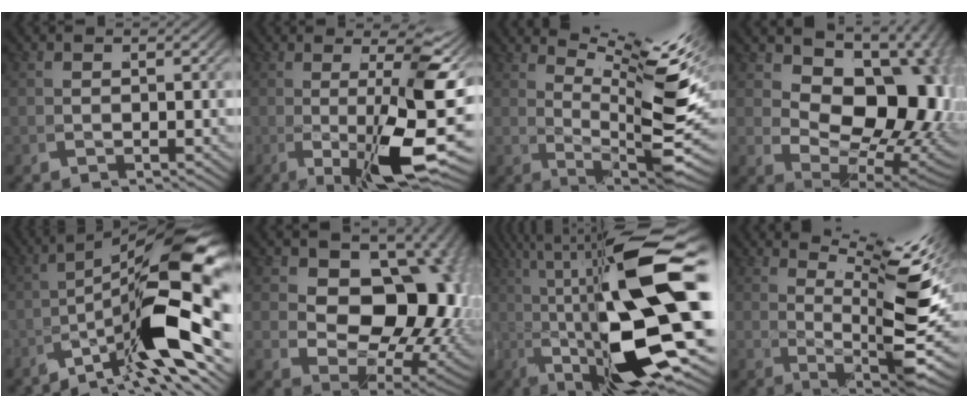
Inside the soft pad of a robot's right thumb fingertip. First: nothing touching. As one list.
[{"total": 12.4, "force": [-0.7, 3.5, 11.9], "torque": [-0.166, -0.006, -0.008]}, {"total": 10.1, "force": [3.5, 3.4, 8.8], "torque": [-0.122, -0.001, 0.054]}, {"total": 14.9, "force": [1.0, 9.8, 11.3], "torque": [-0.180, -0.032, 0.026]}, {"total": 11.5, "force": [-1.1, 3.7, 10.9], "torque": [-0.162, -0.018, -0.018]}, {"total": 12.2, "force": [0.6, 8.1, 9.1], "torque": [-0.167, -0.053, 0.033]}, {"total": 14.5, "force": [-0.4, 4.1, 13.9], "torque": [-0.224, -0.005, 0.001]}, {"total": 11.0, "force": [2.9, 3.5, 10.0], "torque": [-0.136, 0.003, 0.043]}]